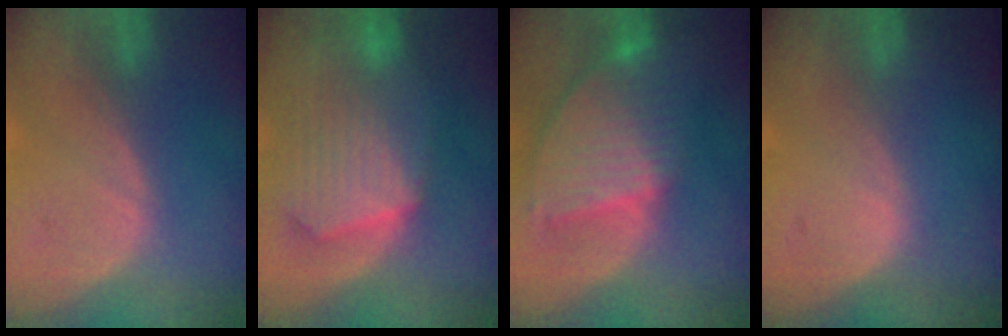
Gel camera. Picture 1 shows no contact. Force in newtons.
{"total": 10.8, "press": 9.5, "slide": 5.2}
{"total": 9.3, "press": 8.0, "slide": 4.7}
{"total": 0.0}